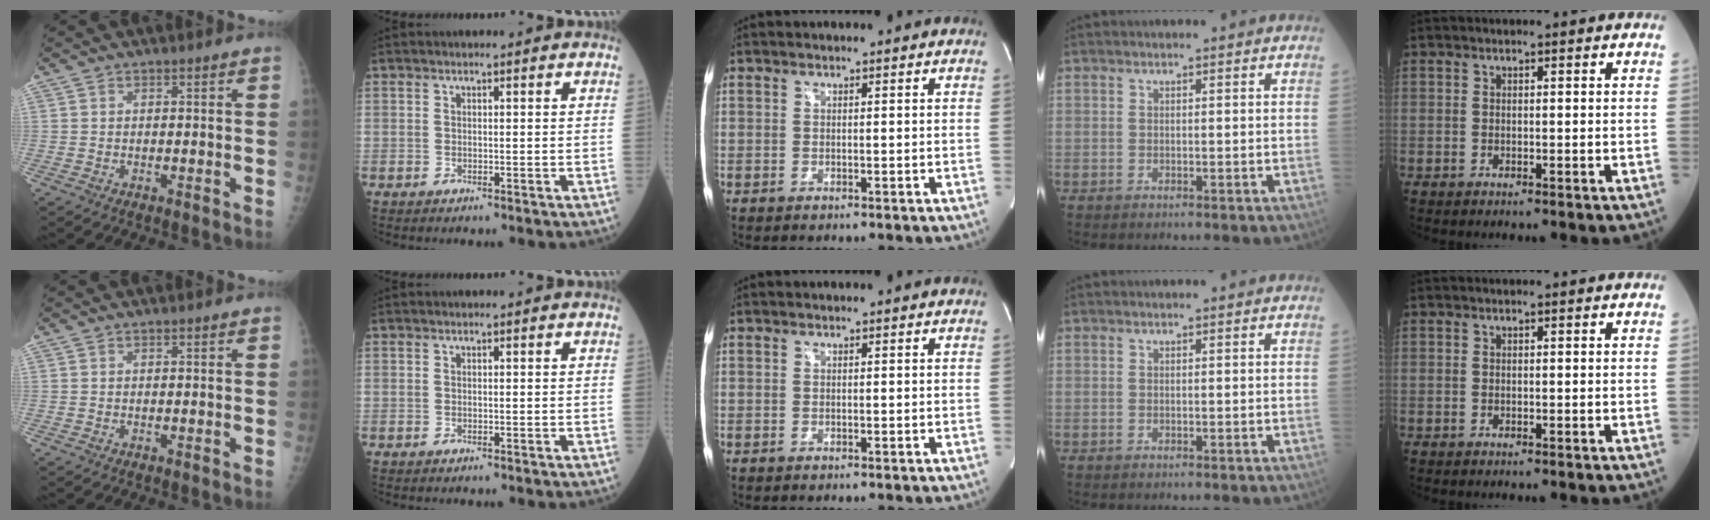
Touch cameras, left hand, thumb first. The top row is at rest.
{}